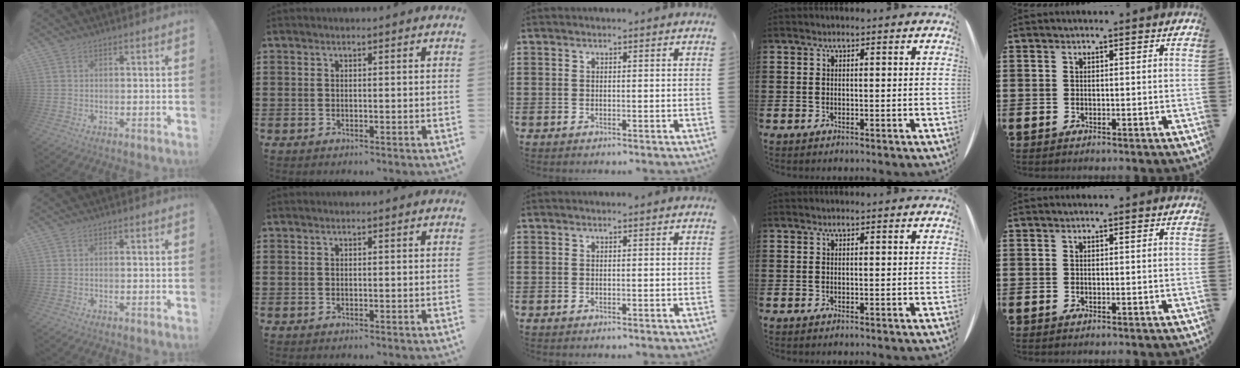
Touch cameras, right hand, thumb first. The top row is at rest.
{}